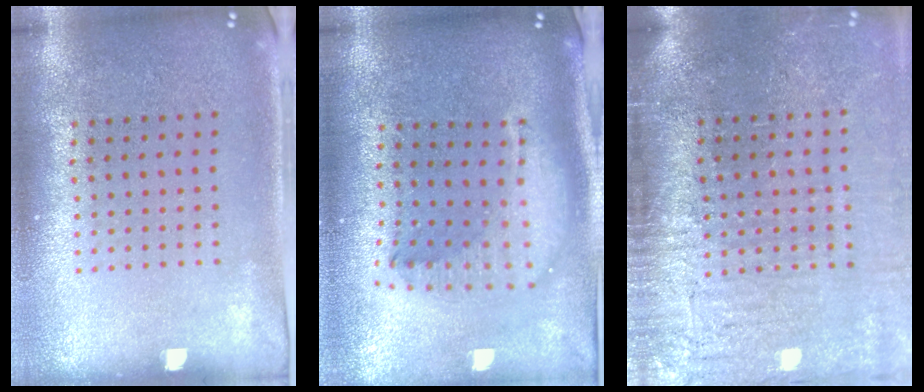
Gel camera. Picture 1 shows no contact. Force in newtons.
{"total": 2.2, "press": 1.7, "slide": 1.4}
{"total": 4.2, "press": 3.5, "slide": 2.3}